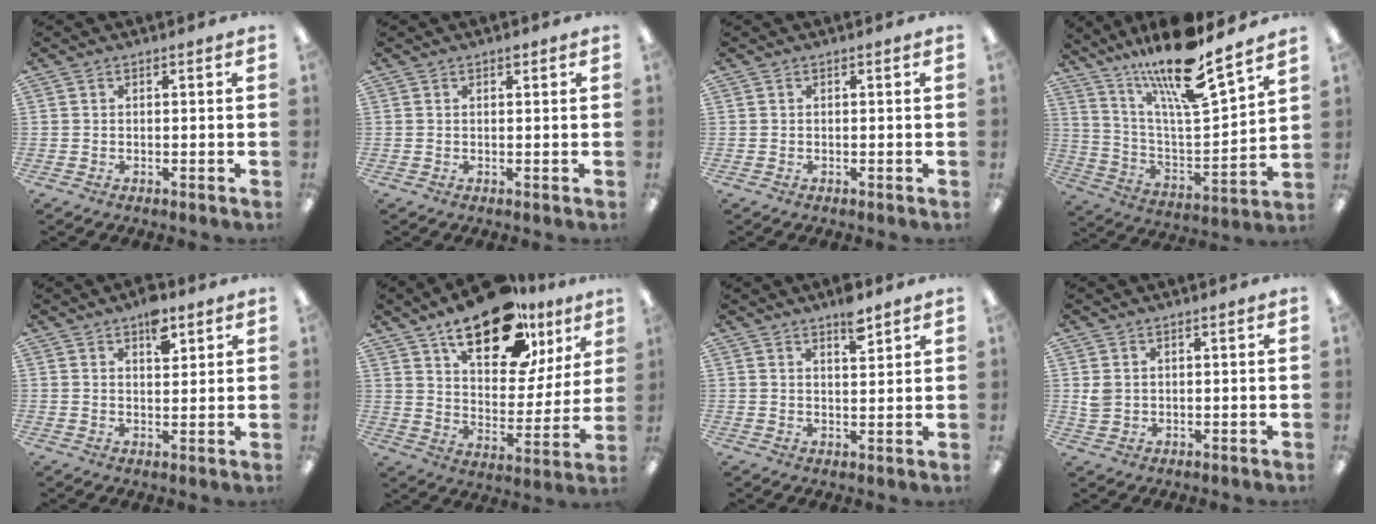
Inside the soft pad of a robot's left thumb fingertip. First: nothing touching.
{"total": 1.0, "force": [0.7, 0.3, 0.6], "torque": [-0.012, 0.001, 0.013]}
{"total": 0.0}
{"total": 19.4, "force": [15.9, 3.0, 10.7], "torque": [-0.199, -0.107, 0.265]}
{"total": 6.7, "force": [4.1, 3.3, 4.1], "torque": [-0.042, -0.022, 0.065]}
{"total": 22.7, "force": [14.4, 10.7, 14.0], "torque": [-0.206, -0.076, 0.243]}
{"total": 5.6, "force": [4.2, 1.7, 3.2], "torque": [-0.039, -0.027, 0.069]}
{"total": 3.0, "force": [1.1, 2.2, 1.7], "torque": [-0.037, 0.003, 0.021]}